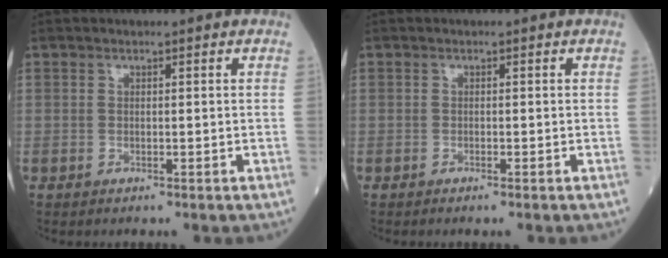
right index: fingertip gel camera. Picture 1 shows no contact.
{"total": 0.5, "force": [-0.4, -0.1, 0.3], "torque": [-0.007, 0.000, -0.007]}